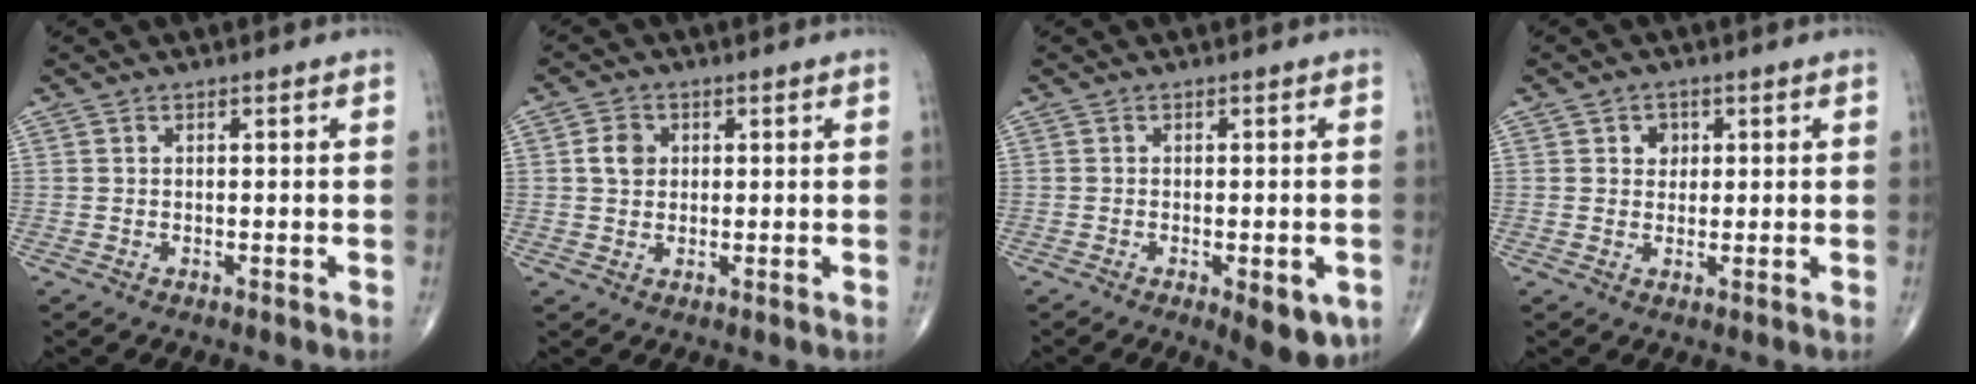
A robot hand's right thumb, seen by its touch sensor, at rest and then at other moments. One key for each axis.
{"total": 3.9, "fx": 0.8, "fy": 3.2, "fz": 2.1, "tx": -0.027, "ty": 0.001, "tz": 0.010}
{"total": 6.9, "fx": -2.7, "fy": 2.6, "fz": 5.8, "tx": -0.061, "ty": -0.002, "tz": -0.029}
{"total": 2.8, "fx": 0.9, "fy": 2.4, "fz": 1.2, "tx": 0.000, "ty": -0.002, "tz": 0.012}